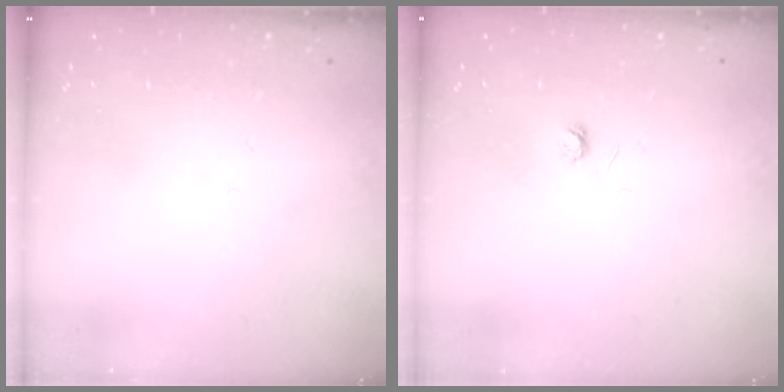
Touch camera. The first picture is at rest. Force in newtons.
{"total": 2.9, "press": 2.9, "slide": 0.3}